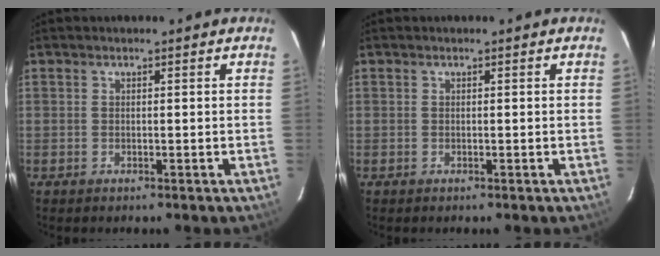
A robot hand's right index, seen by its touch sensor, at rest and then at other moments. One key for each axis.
{"total": 0.0}